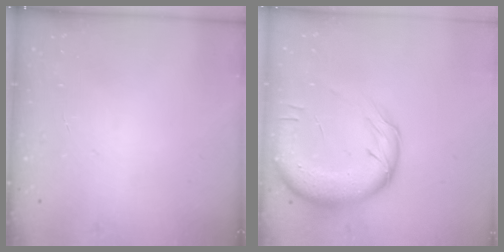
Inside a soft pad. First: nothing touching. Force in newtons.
{"total": 15.7, "press": 15.3, "slide": 3.6}